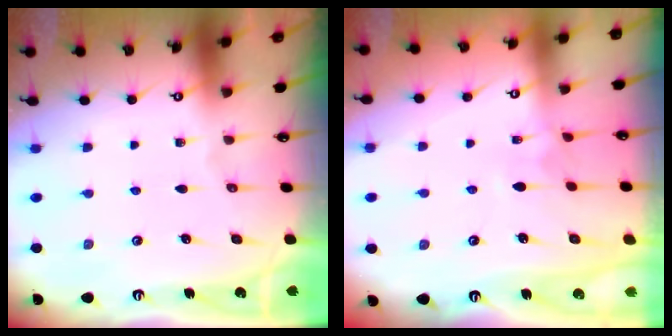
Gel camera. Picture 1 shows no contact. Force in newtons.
{"total": 2.9, "press": 2.9, "slide": 0.2}